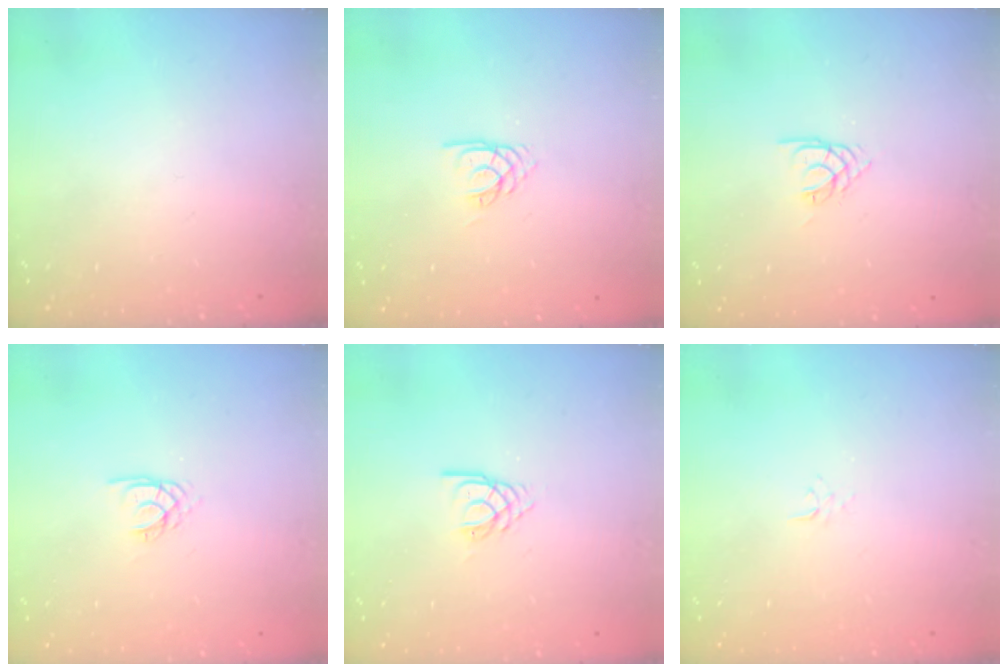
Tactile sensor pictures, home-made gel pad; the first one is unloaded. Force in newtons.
{"total": 1.9, "press": 1.9, "slide": 0.2}
{"total": 1.7, "press": 1.7, "slide": 0.4}
{"total": 2.0, "press": 1.9, "slide": 0.4}
{"total": 2.8, "press": 2.8, "slide": 0.3}
{"total": 2.6, "press": 2.6, "slide": 0.3}